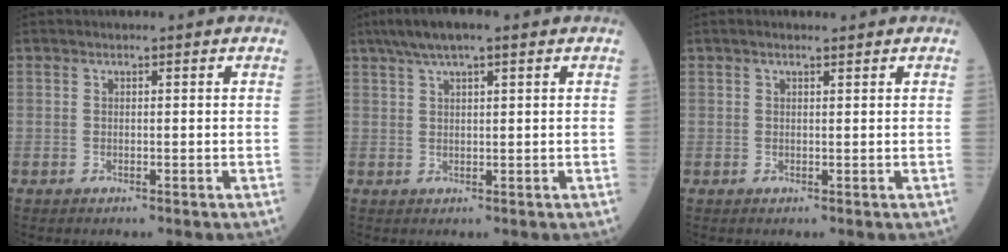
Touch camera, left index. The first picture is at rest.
{"total": 6.2, "force": [4.1, 0.9, 4.5], "torque": [-0.087, 0.033, 0.072]}
{"total": 1.3, "force": [1.0, 0.2, 0.8], "torque": [-0.018, 0.008, 0.016]}